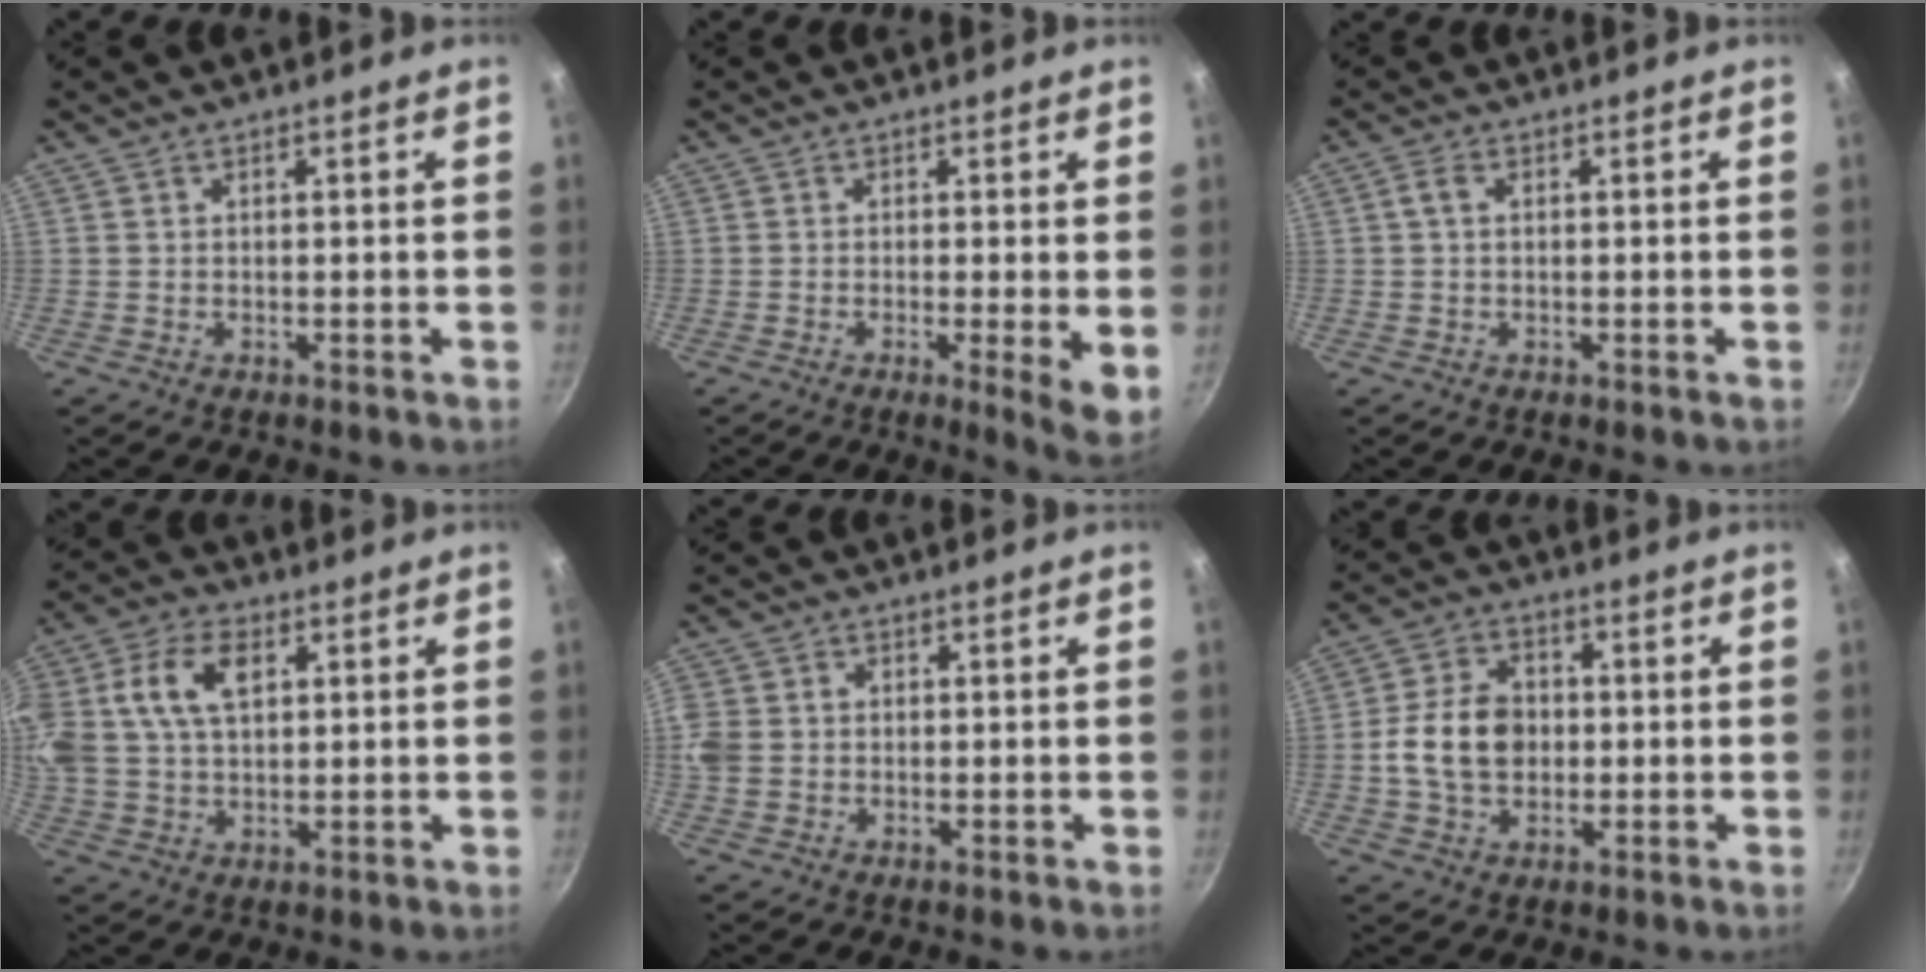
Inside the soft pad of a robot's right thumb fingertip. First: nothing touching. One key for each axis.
{"total": 6.0, "fx": -0.6, "fy": 1.1, "fz": 5.9, "tx": -0.076, "ty": -0.019, "tz": -0.008}
{"total": 2.0, "fx": 0.3, "fy": 1.2, "fz": 1.6, "tx": -0.034, "ty": 0.007, "tz": 0.004}
{"total": 18.1, "fx": 4.9, "fy": 12.0, "fz": 12.6, "tx": -0.281, "ty": 0.026, "tz": 0.085}
{"total": 4.7, "fx": -0.3, "fy": 4.0, "fz": 2.5, "tx": -0.053, "ty": 0.005, "tz": -0.013}
{"total": 10.7, "fx": -0.4, "fy": 8.1, "fz": 7.1, "tx": -0.111, "ty": 0.018, "tz": -0.015}